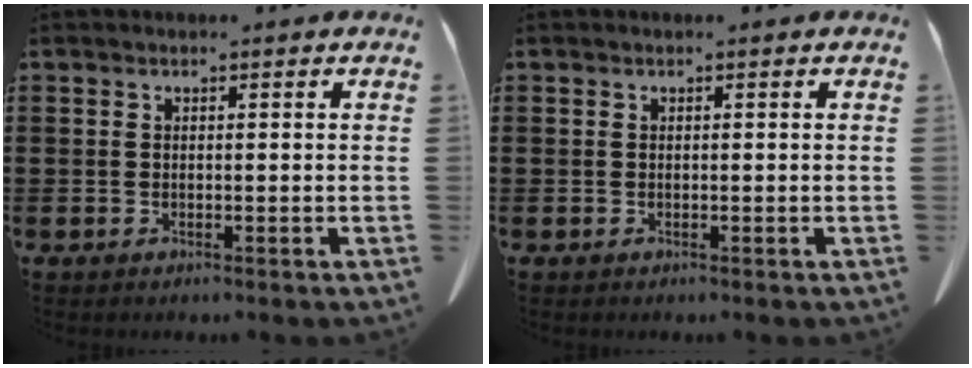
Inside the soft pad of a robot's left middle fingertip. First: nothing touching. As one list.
[{"total": 0.0}]